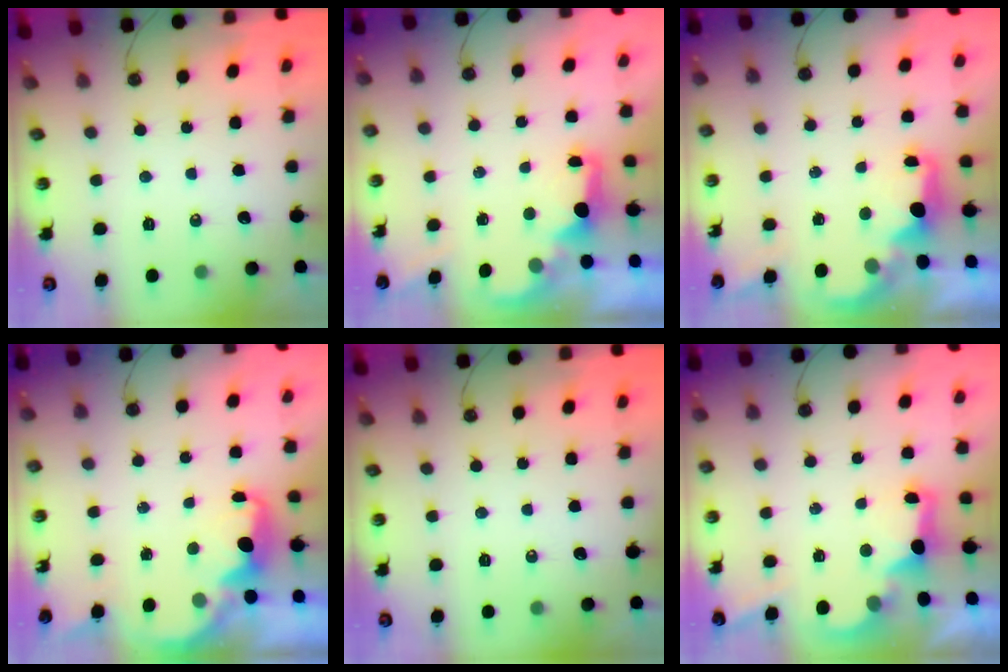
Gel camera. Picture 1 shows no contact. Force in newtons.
{"total": 1.9, "press": 1.7, "slide": 0.7}
{"total": 2.2, "press": 2.1, "slide": 0.8}
{"total": 2.4, "press": 2.3, "slide": 0.8}
{"total": 0.0}
{"total": 2.9, "press": 2.8, "slide": 0.9}